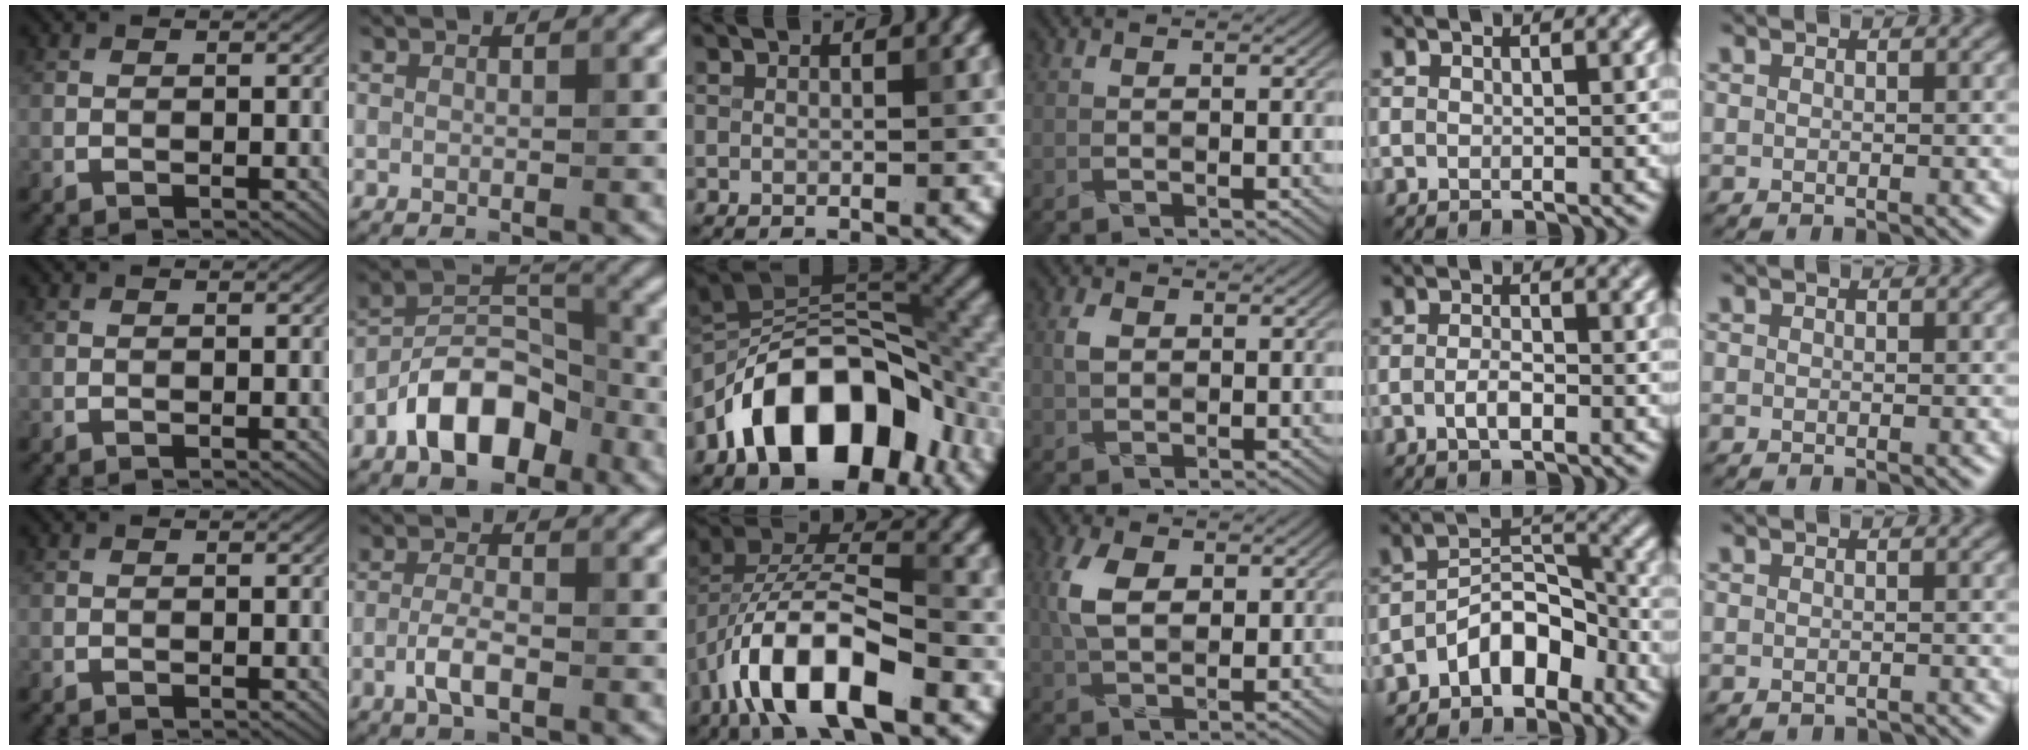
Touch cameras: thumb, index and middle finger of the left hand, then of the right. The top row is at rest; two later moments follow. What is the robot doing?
{"motion": "fold", "object": "napkin"}